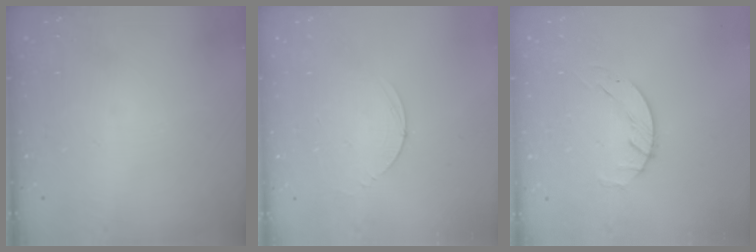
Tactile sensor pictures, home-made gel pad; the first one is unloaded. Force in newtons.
{"total": 2.8, "press": 2.8, "slide": 0.3}
{"total": 1.8, "press": 1.7, "slide": 0.3}